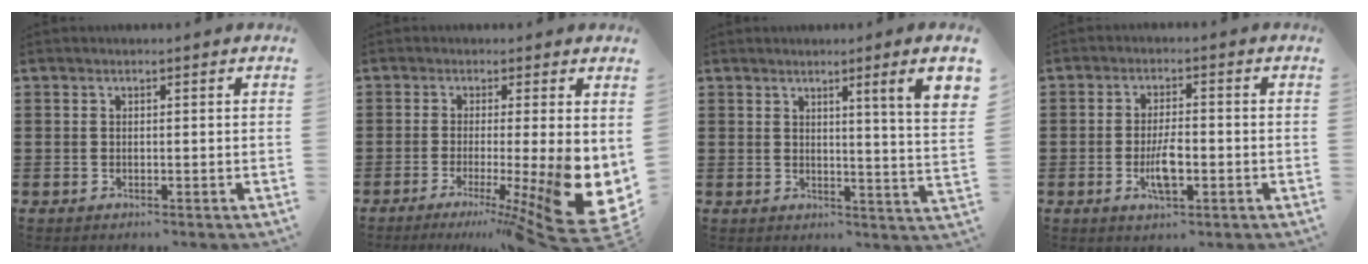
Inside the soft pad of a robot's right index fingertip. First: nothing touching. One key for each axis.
{"total": 8.7, "fx": -2.7, "fy": 2.0, "fz": 8.1, "tx": -0.104, "ty": -0.037, "tz": -0.043}
{"total": 4.8, "fx": 2.3, "fy": -0.9, "fz": 4.1, "tx": -0.072, "ty": -0.022, "tz": 0.030}
{"total": 5.0, "fx": -1.3, "fy": 1.6, "fz": 4.6, "tx": -0.091, "ty": 0.000, "tz": -0.026}